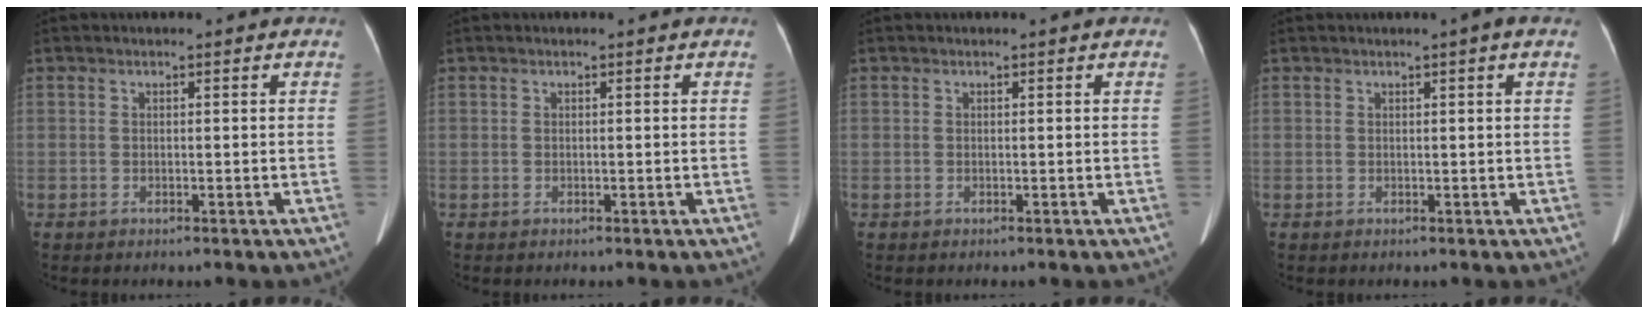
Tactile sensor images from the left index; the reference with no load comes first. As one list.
[{"total": 0.0}, {"total": 0.0}, {"total": 1.3, "force": [0.7, -0.3, 1.1], "torque": [-0.019, 0.001, 0.010]}]